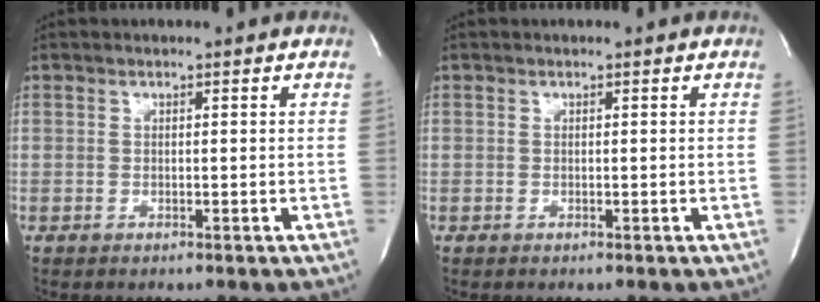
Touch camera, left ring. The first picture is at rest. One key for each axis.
{"total": 0.0}